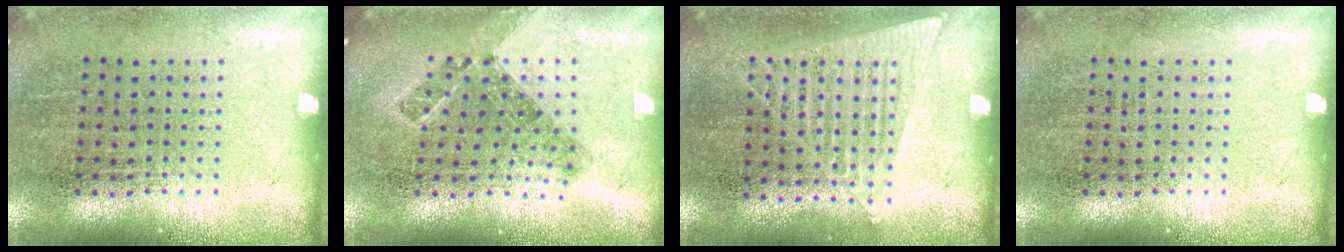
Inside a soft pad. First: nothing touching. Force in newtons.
{"total": 0.8, "press": 0.7, "slide": 0.3}
{"total": 1.3, "press": 1.2, "slide": 0.6}
{"total": 0.0}